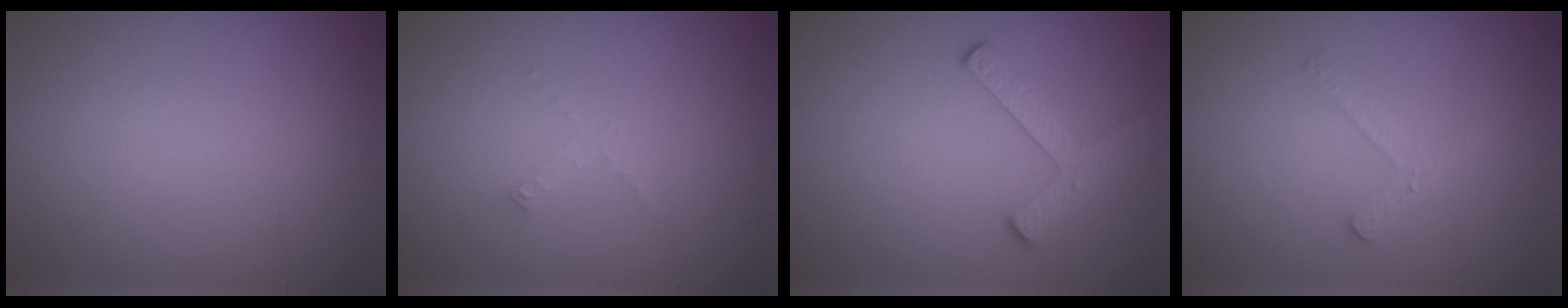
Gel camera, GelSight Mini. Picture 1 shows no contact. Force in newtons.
{"total": 0.8, "press": 0.8, "slide": 0.1}
{"total": 2.5, "press": 2.4, "slide": 0.5}
{"total": 1.7, "press": 1.7, "slide": 0.3}